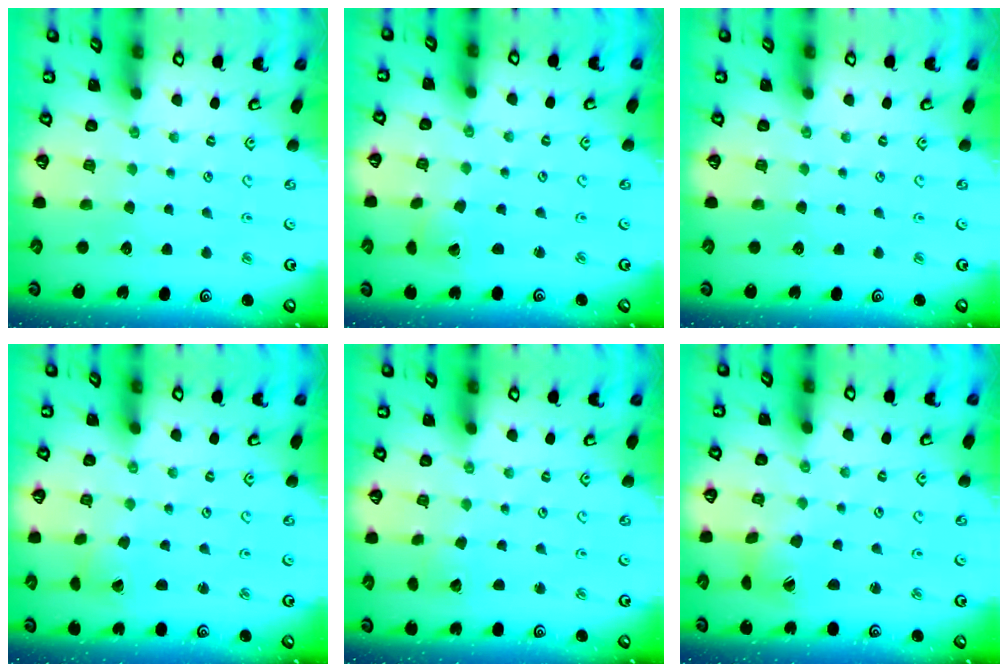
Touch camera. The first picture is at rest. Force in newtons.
{"total": 2.0, "press": 2.0, "slide": 0.3}
{"total": 0.0}
{"total": 2.2, "press": 2.2, "slide": 0.2}
{"total": 2.7, "press": 2.7, "slide": 0.3}
{"total": 3.7, "press": 3.7, "slide": 0.5}